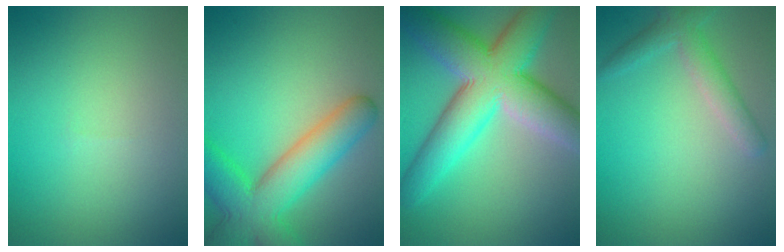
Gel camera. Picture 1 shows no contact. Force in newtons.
{"total": 7.9, "press": 7.9, "slide": 0.4}
{"total": 11.6, "press": 11.5, "slide": 0.5}
{"total": 2.7, "press": 2.7, "slide": 0.1}